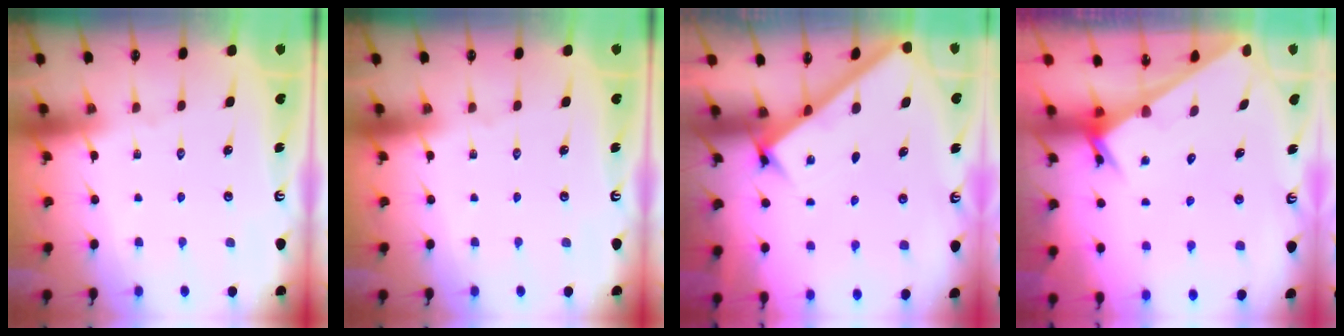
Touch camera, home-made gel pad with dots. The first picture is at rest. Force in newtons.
{"total": 0.0}
{"total": 2.8, "press": 2.8, "slide": 0.3}
{"total": 2.6, "press": 2.6, "slide": 0.1}